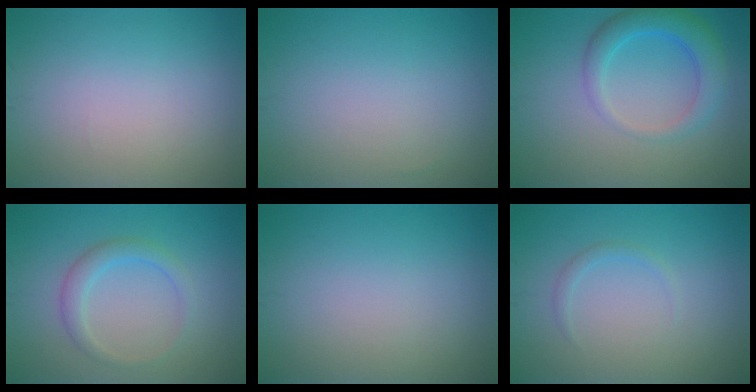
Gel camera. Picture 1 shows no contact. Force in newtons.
{"total": 0.0}
{"total": 4.1, "press": 4.1, "slide": 0.2}
{"total": 2.3, "press": 2.3, "slide": 0.2}
{"total": 0.0}
{"total": 0.9, "press": 0.9, "slide": 0.1}